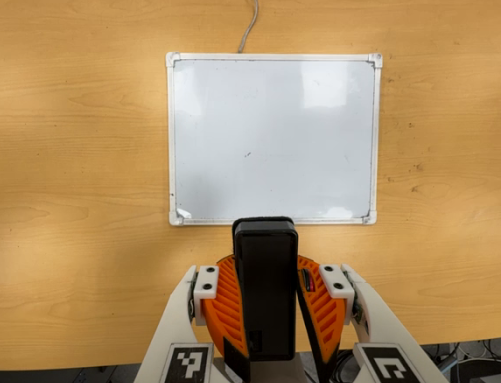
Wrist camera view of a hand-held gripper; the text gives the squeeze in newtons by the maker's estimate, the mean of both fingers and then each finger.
{"total": 12.6, "left": 10.5, "right": 14.7}